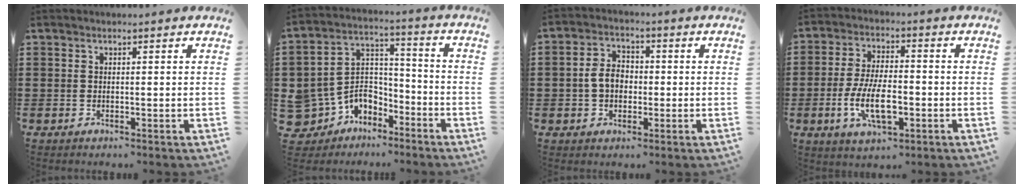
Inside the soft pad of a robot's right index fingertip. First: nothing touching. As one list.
[{"total": 6.4, "force": [-3.8, 5.1, 0.4], "torque": [-0.043, 0.006, -0.075]}, {"total": 5.0, "force": [-0.5, 3.6, 3.4], "torque": [-0.077, 0.010, -0.014]}, {"total": 8.8, "force": [-2.6, 3.8, 7.6], "torque": [-0.165, -0.007, -0.049]}]